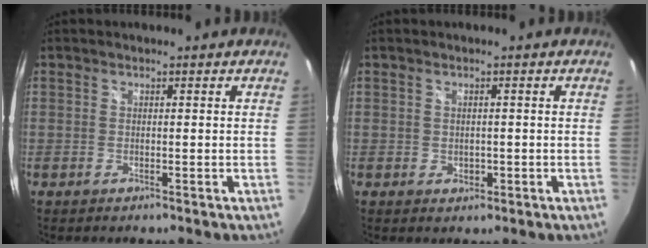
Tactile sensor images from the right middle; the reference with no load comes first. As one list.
[{"total": 1.8, "force": [-0.3, 1.5, 0.8], "torque": [-0.009, -0.002, -0.004]}]